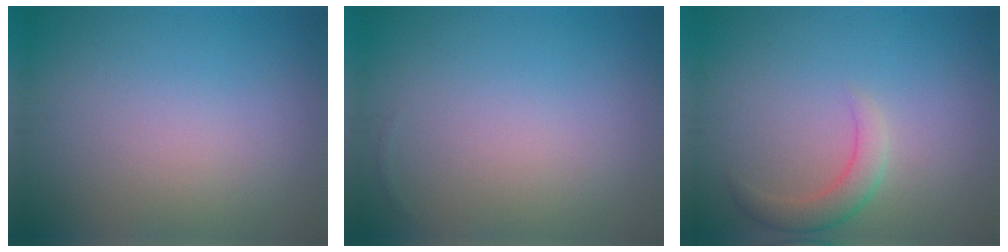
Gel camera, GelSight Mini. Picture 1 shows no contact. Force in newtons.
{"total": 0.0}
{"total": 2.5, "press": 2.5, "slide": 0.2}